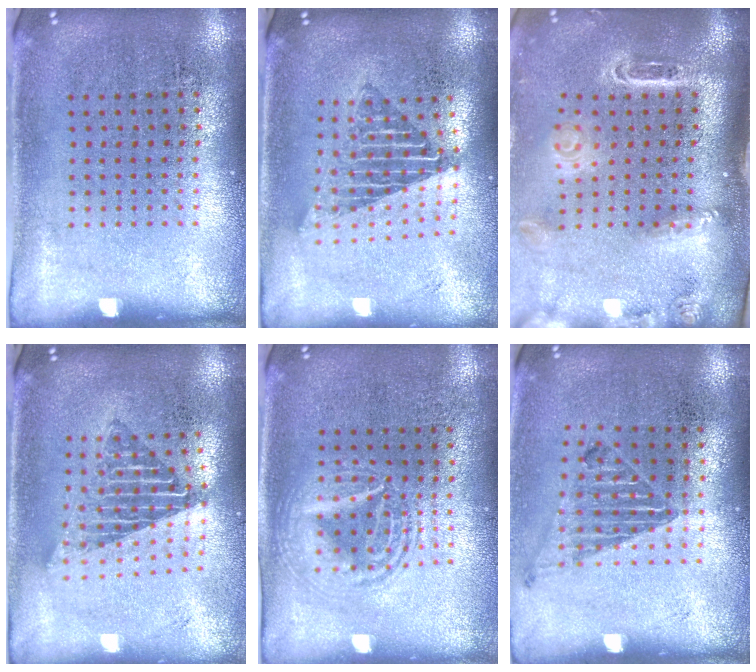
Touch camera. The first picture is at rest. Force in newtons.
{"total": 1.7, "press": 1.4, "slide": 1.0}
{"total": 2.8, "press": 2.0, "slide": 1.9}
{"total": 1.6, "press": 1.3, "slide": 0.9}
{"total": 2.9, "press": 2.9, "slide": 0.4}
{"total": 1.0, "press": 1.0, "slide": 0.1}